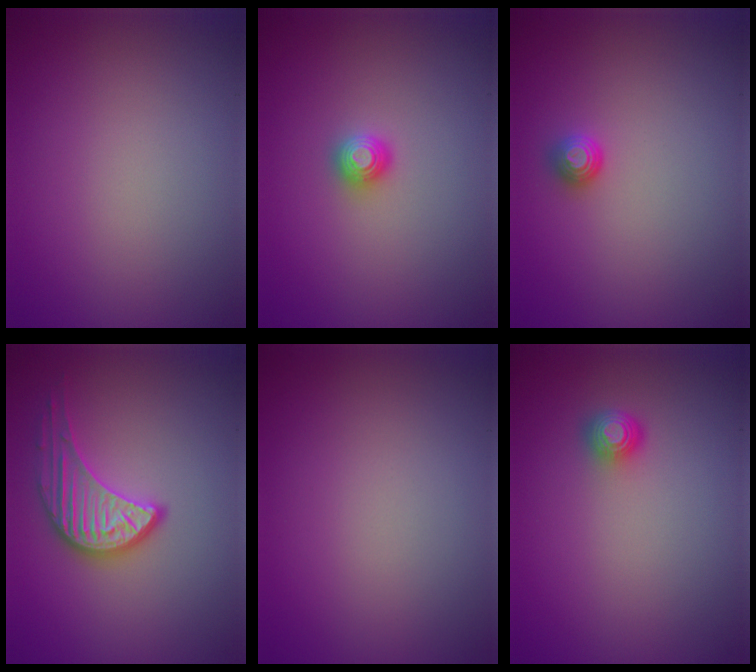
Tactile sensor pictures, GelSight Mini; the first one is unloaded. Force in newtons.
{"total": 1.2, "press": 1.2, "slide": 0.2}
{"total": 1.1, "press": 1.0, "slide": 0.5}
{"total": 3.3, "press": 3.1, "slide": 1.2}
{"total": 0.0}
{"total": 1.6, "press": 1.2, "slide": 1.0}